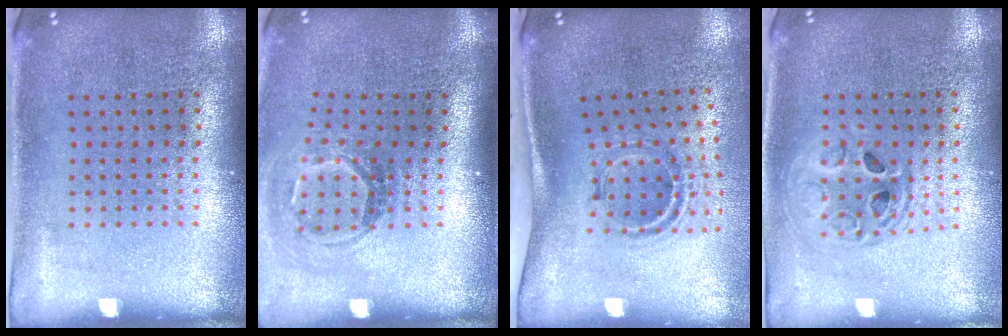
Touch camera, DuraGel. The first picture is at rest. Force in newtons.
{"total": 1.8, "press": 1.2, "slide": 1.3}
{"total": 1.2, "press": 1.0, "slide": 0.7}
{"total": 1.4, "press": 1.2, "slide": 0.7}